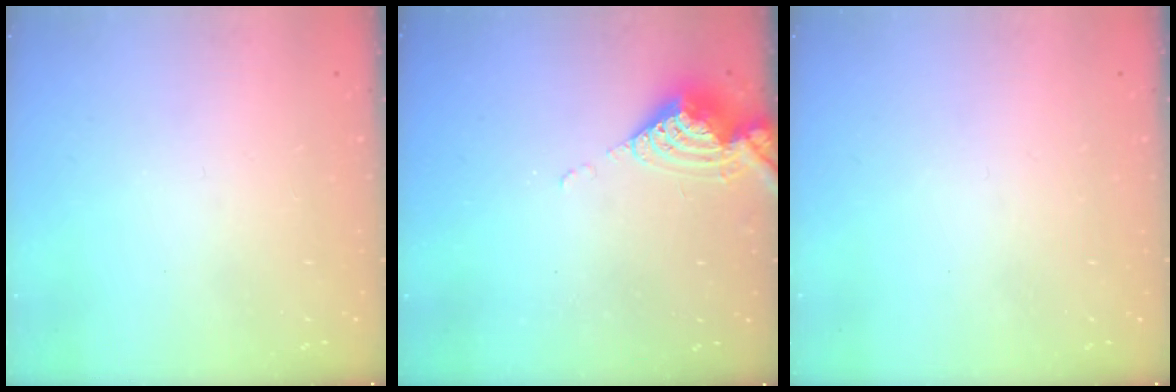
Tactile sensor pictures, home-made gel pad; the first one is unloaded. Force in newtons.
{"total": 7.9, "press": 7.8, "slide": 0.8}
{"total": 0.0}